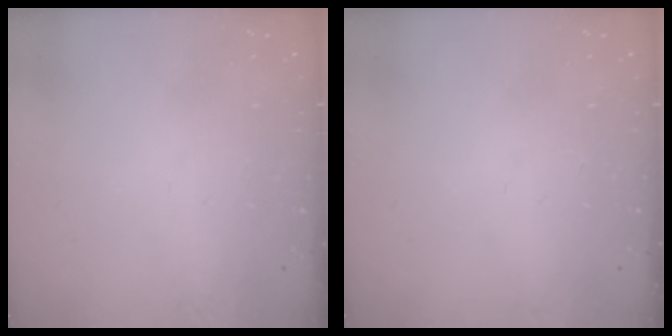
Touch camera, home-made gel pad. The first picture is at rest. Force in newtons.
{"total": 0.0}